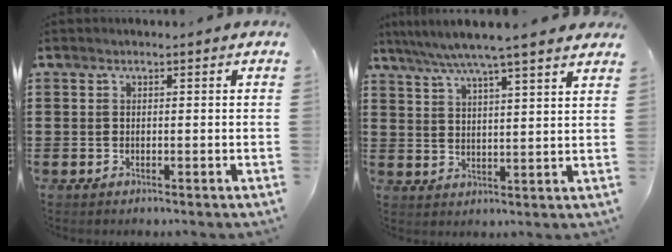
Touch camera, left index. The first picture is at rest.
{"total": 6.1, "force": [5.2, -0.4, 3.1], "torque": [-0.077, -0.020, 0.090]}